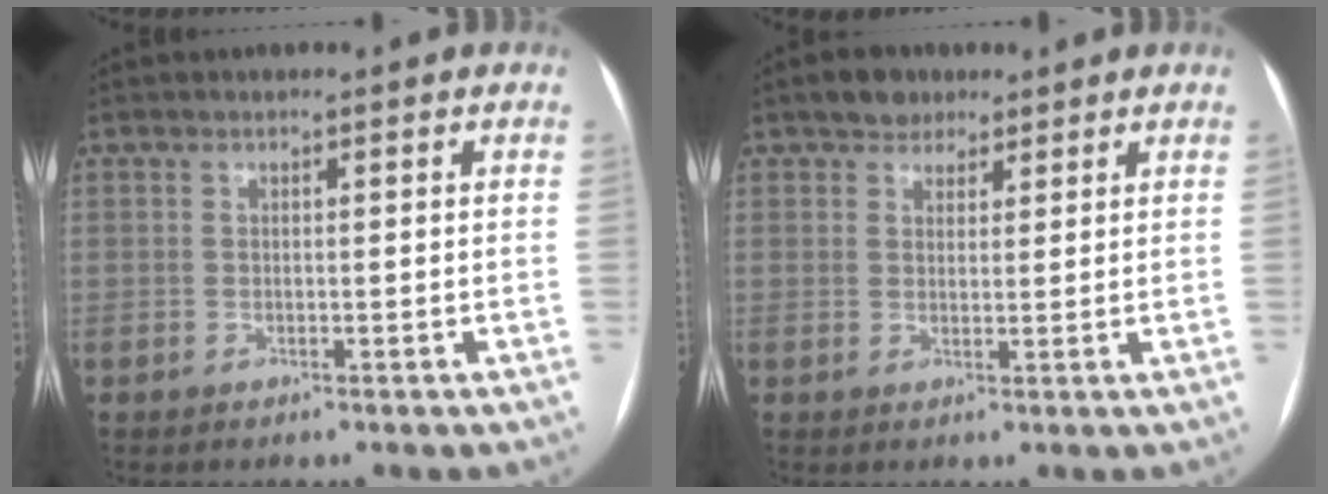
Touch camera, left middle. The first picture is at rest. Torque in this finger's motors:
{"motor_torque": [0.27, -0.28, 0.15, 0.03]}